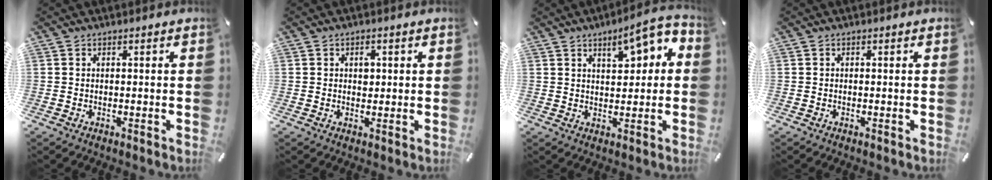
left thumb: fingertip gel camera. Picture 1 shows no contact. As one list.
[{"total": 2.3, "force": [0.5, 1.7, 1.5], "torque": [-0.008, -0.002, 0.001]}, {"total": 8.5, "force": [4.1, 4.2, 6.2], "torque": [-0.072, -0.021, 0.062]}, {"total": 0.0}]